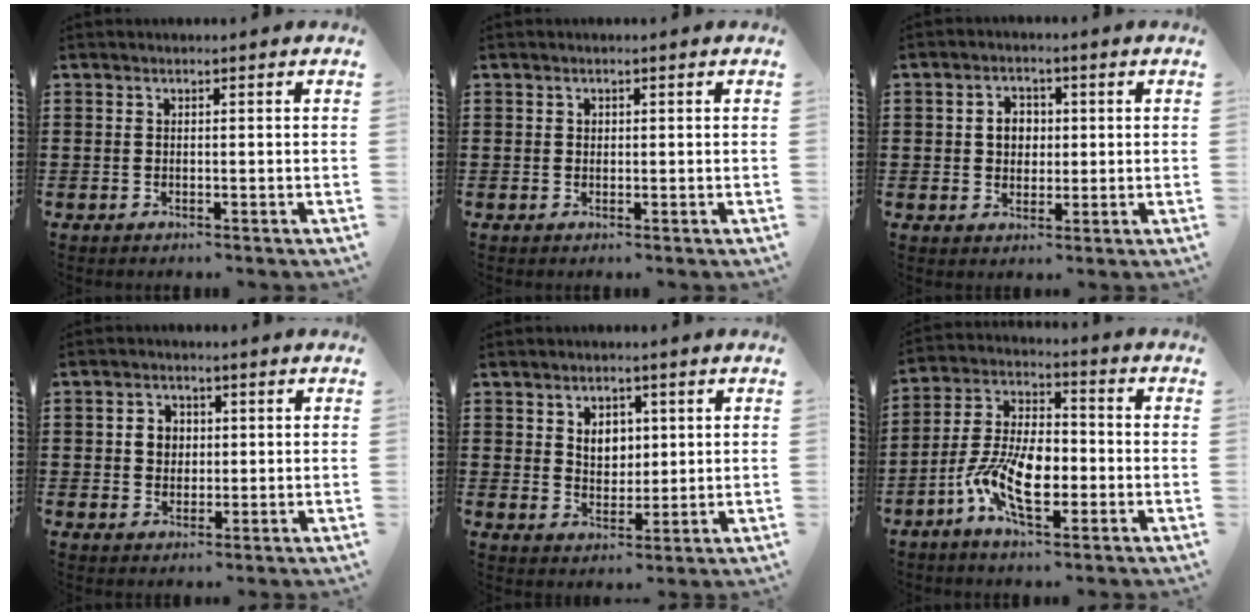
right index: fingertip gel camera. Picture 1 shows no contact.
{"total": 0.5, "force": [0.2, 0.5, 0.1], "torque": [-0.004, 0.004, 0.003]}
{"total": 3.7, "force": [0.3, 3.1, 2.0], "torque": [-0.040, 0.009, -0.002]}
{"total": 3.1, "force": [0.2, 2.8, 1.2], "torque": [-0.034, 0.010, 0.000]}
{"total": 3.9, "force": [1.3, 3.2, 1.8], "torque": [-0.041, 0.007, 0.020]}
{"total": 10.3, "force": [-3.6, 5.0, 8.2], "torque": [-0.185, -0.003, -0.069]}